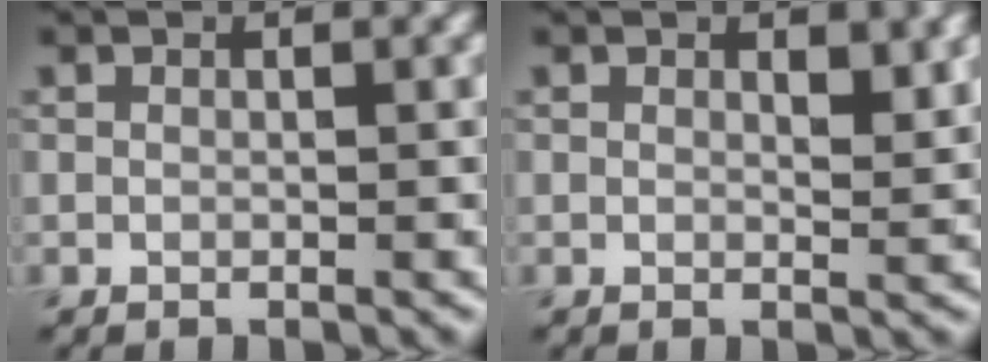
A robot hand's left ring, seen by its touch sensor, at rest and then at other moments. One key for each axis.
{"total": 1.4, "fx": 0.8, "fy": 0.5, "fz": 1.0, "tx": -0.014, "ty": -0.005, "tz": 0.015}